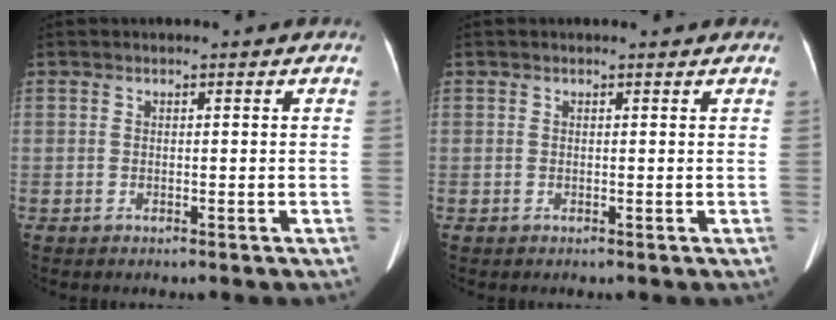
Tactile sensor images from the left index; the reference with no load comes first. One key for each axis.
{"total": 0.7, "fx": 0.7, "fy": 0.0, "fz": 0.1, "tx": -0.006, "ty": -0.001, "tz": 0.006}